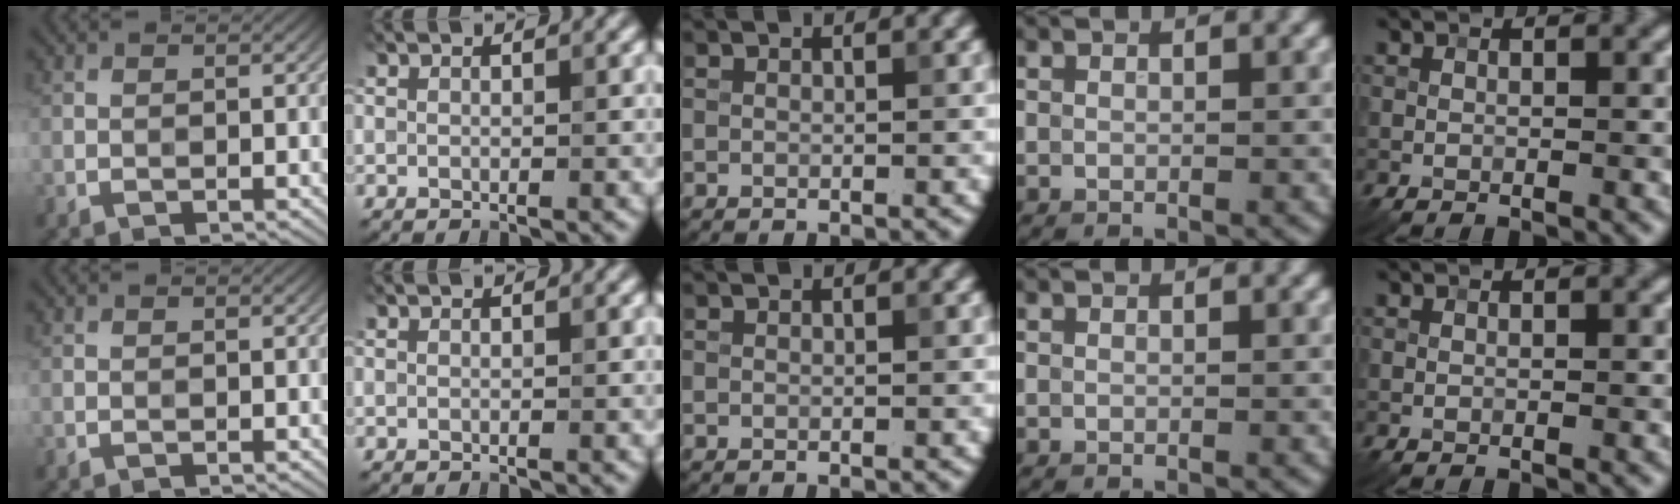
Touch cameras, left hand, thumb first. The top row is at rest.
{}